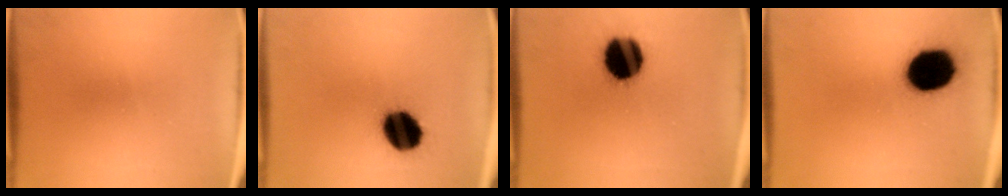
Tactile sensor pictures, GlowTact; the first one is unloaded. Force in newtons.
{"total": 10.2}
{"total": 17.7}
{"total": 17.4}